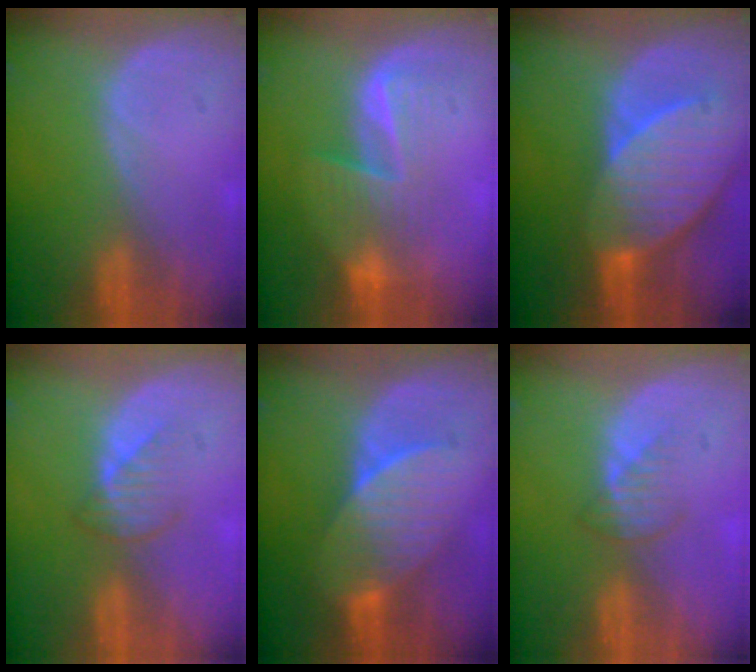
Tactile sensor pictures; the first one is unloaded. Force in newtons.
{"total": 6.8, "press": 6.4, "slide": 2.3}
{"total": 10.5, "press": 9.3, "slide": 5.0}
{"total": 3.0, "press": 2.9, "slide": 0.7}
{"total": 7.2, "press": 7.1, "slide": 1.4}
{"total": 2.5, "press": 2.5, "slide": 0.3}